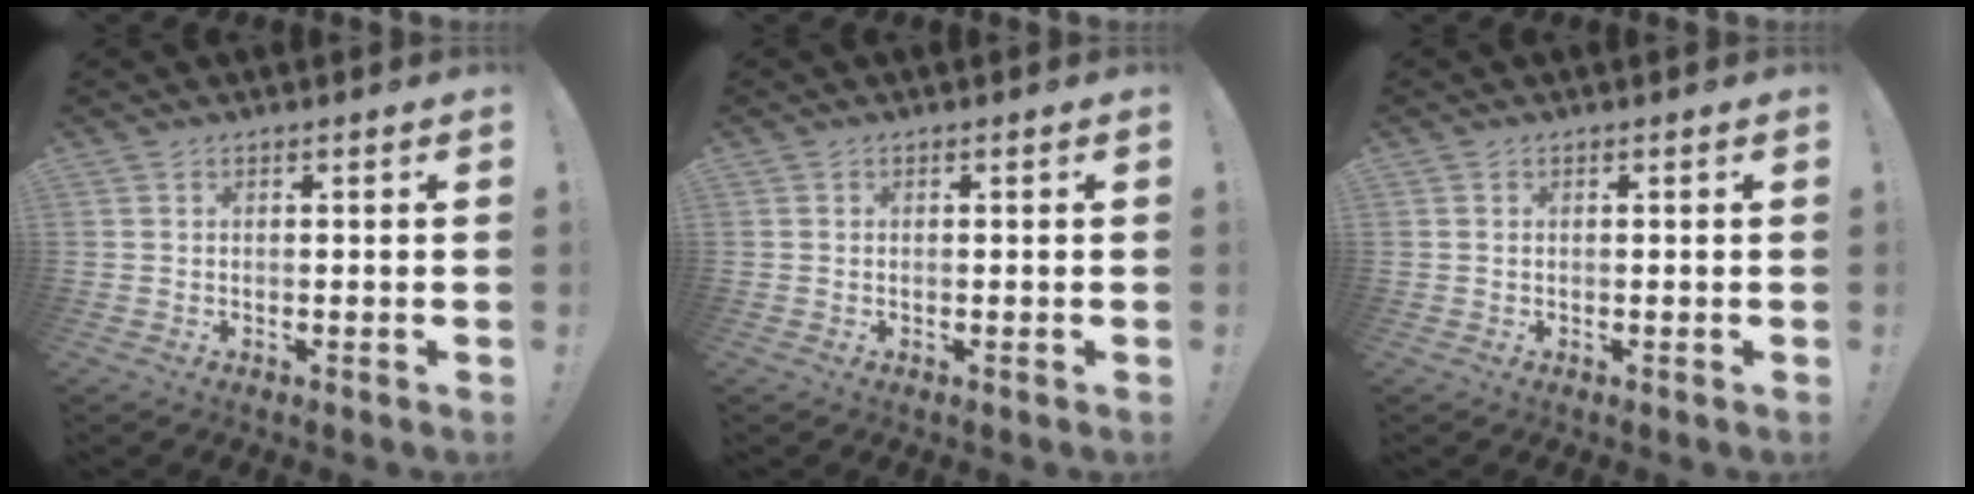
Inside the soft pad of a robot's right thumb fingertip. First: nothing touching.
{"total": 0.0}
{"total": 0.0}